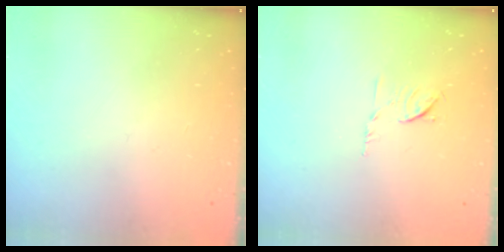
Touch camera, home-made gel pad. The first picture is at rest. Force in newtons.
{"total": 6.1, "press": 6.0, "slide": 1.1}